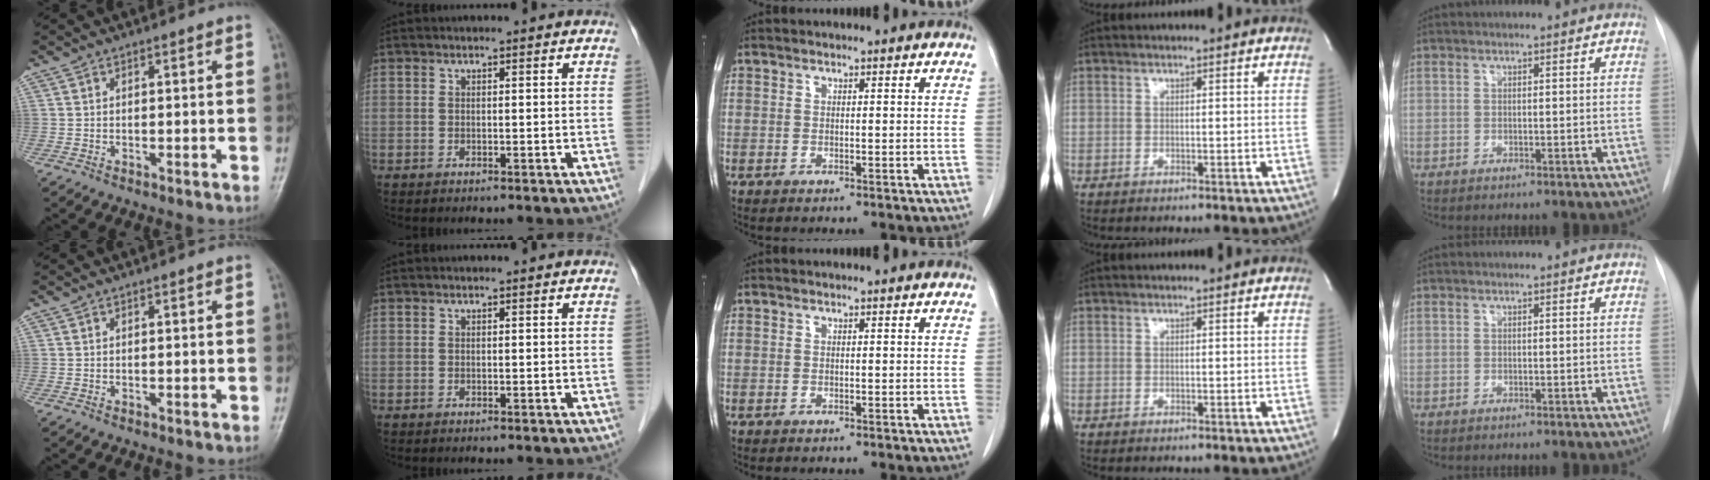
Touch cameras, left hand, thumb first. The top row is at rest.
{}